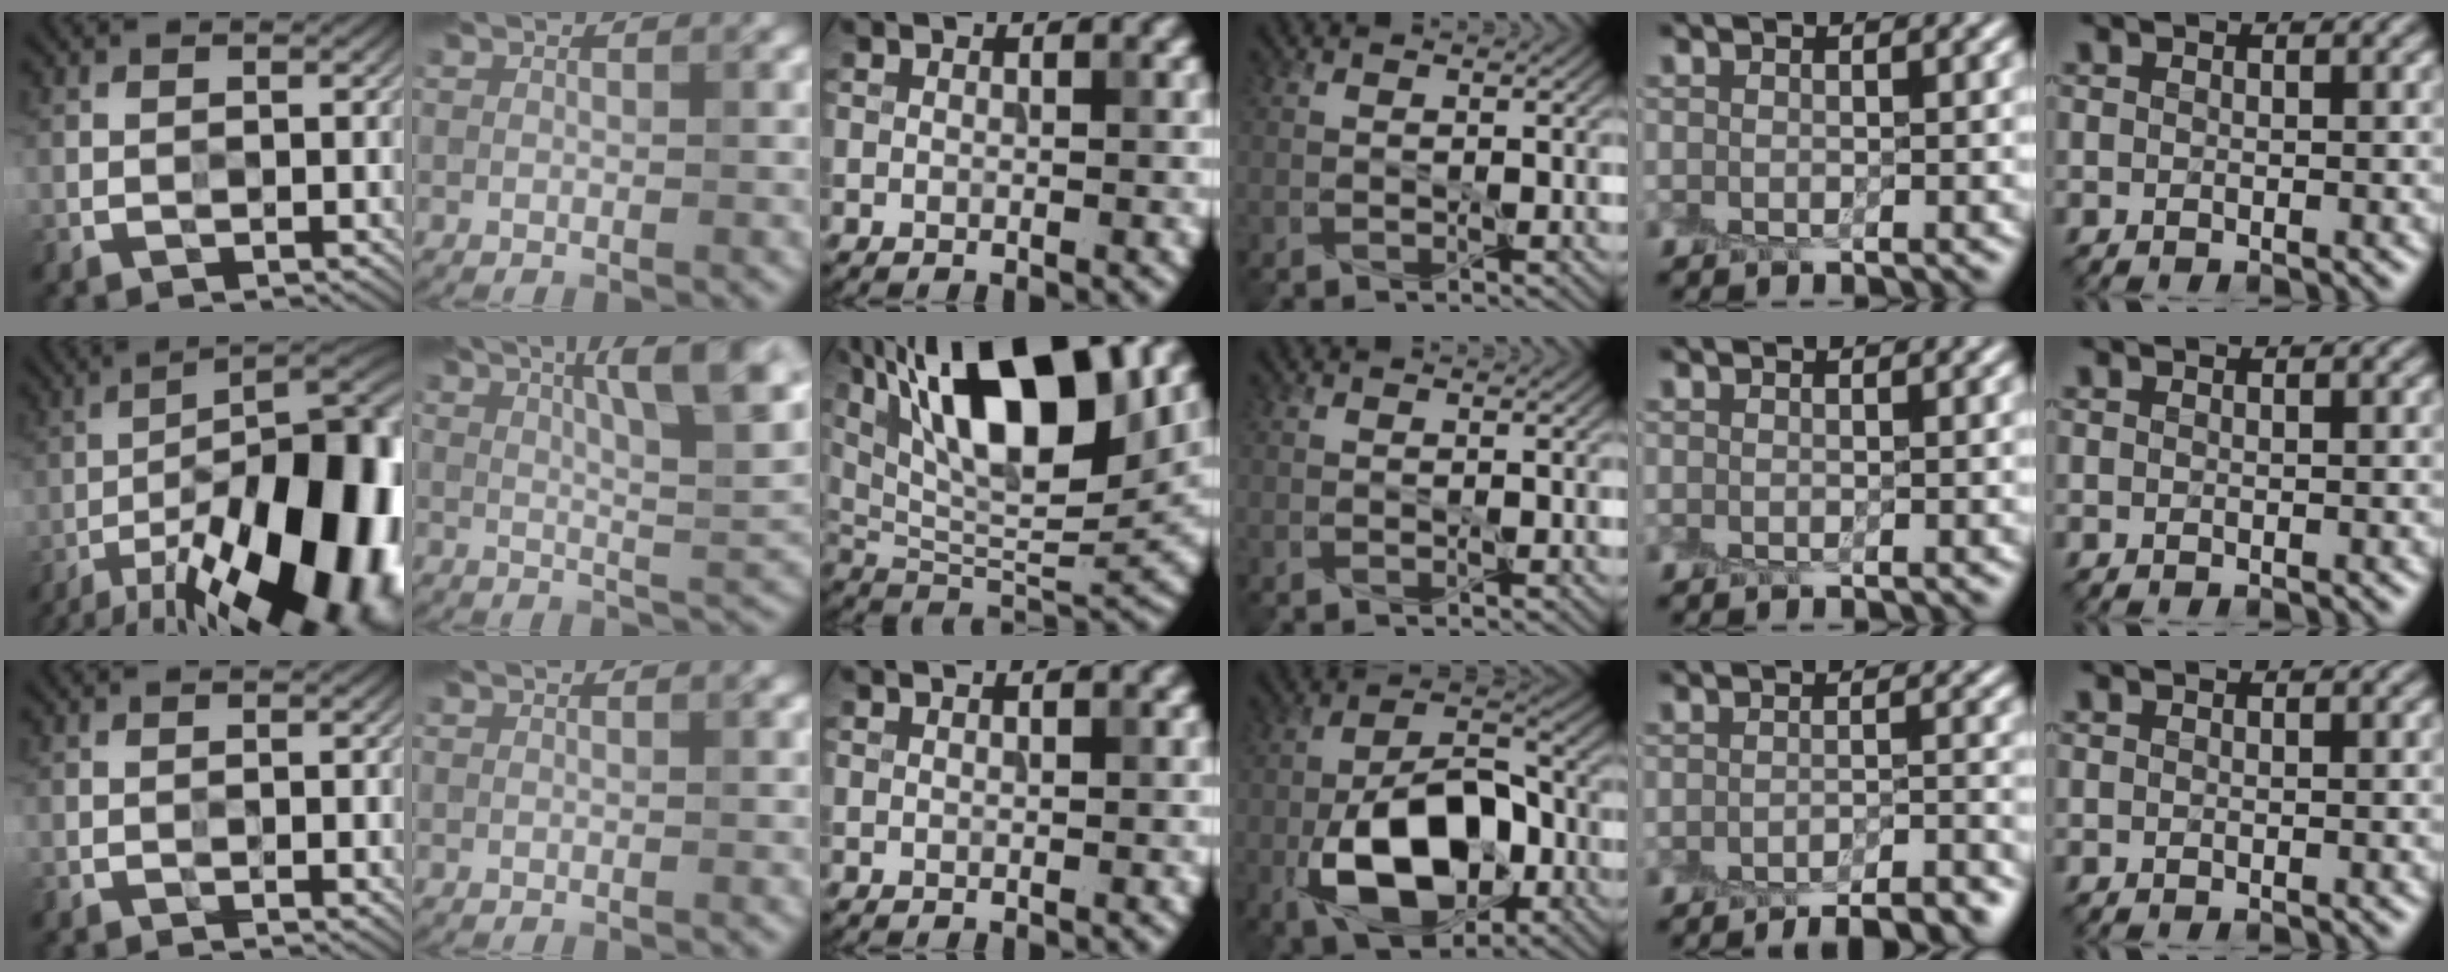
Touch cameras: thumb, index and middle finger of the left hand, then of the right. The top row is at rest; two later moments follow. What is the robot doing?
{"motion": "peel", "object": "plastic wrap"}